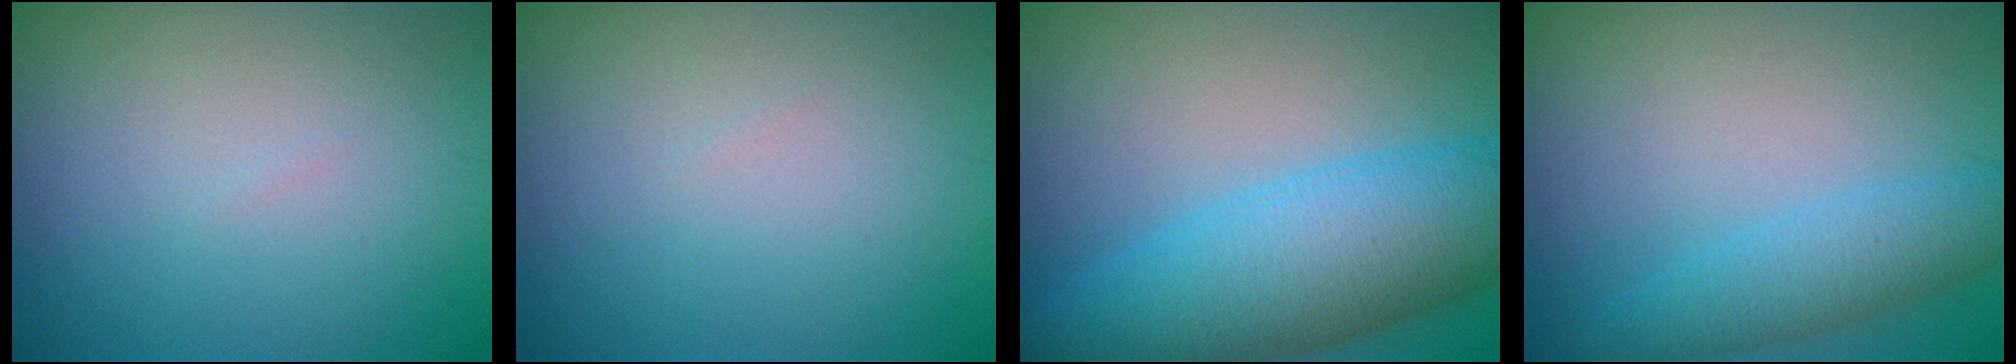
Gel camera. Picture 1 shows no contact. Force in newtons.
{"total": 0.0}
{"total": 10.0, "press": 10.0, "slide": 0.3}
{"total": 3.6, "press": 3.6, "slide": 0.1}